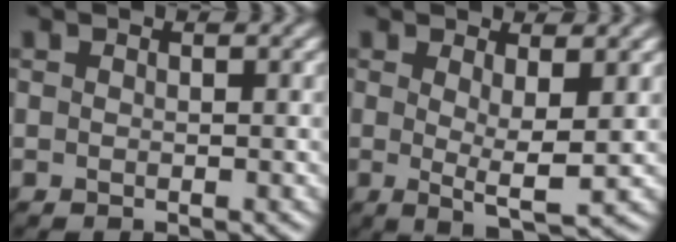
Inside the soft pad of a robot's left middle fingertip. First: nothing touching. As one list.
[{"total": 2.8, "force": [0.3, -0.1, 2.7], "torque": [-0.051, -0.012, 0.005]}]